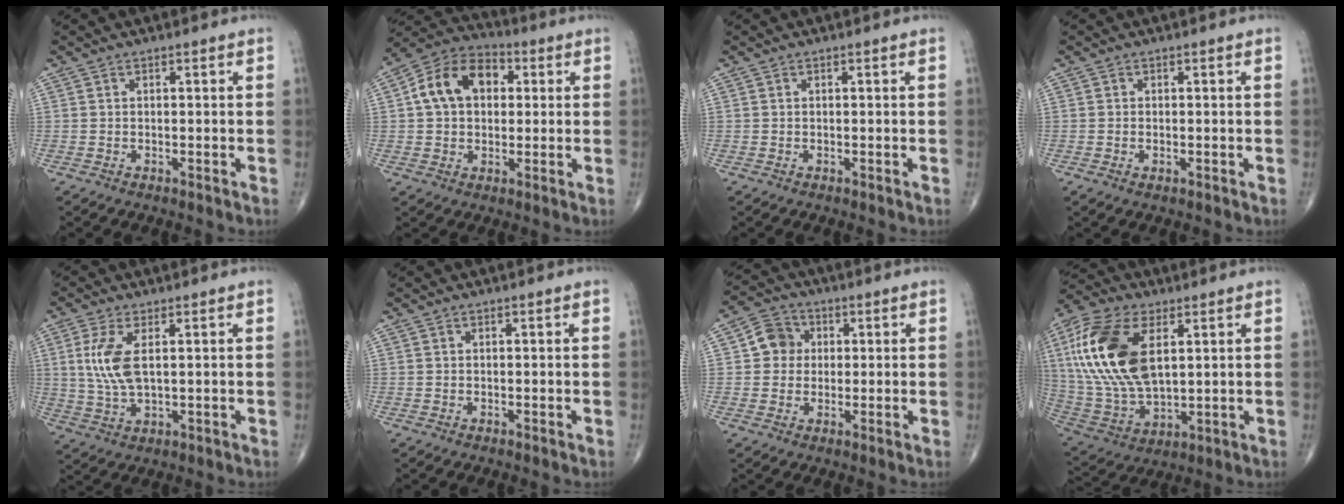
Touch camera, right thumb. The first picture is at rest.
{"total": 13.1, "force": [2.5, 9.4, 8.8], "torque": [-0.130, 0.023, 0.030]}
{"total": 0.0}
{"total": 1.1, "force": [-0.3, 0.7, 0.8], "torque": [-0.018, 0.000, -0.004]}
{"total": 7.7, "force": [1.7, 3.2, 6.8], "torque": [-0.158, -0.007, 0.042]}
{"total": 0.0}
{"total": 6.1, "force": [0.8, 5.7, 2.2], "torque": [-0.011, 0.008, 0.004]}
{"total": 21.8, "force": [5.8, 11.5, 17.6], "torque": [-0.367, -0.015, 0.108]}